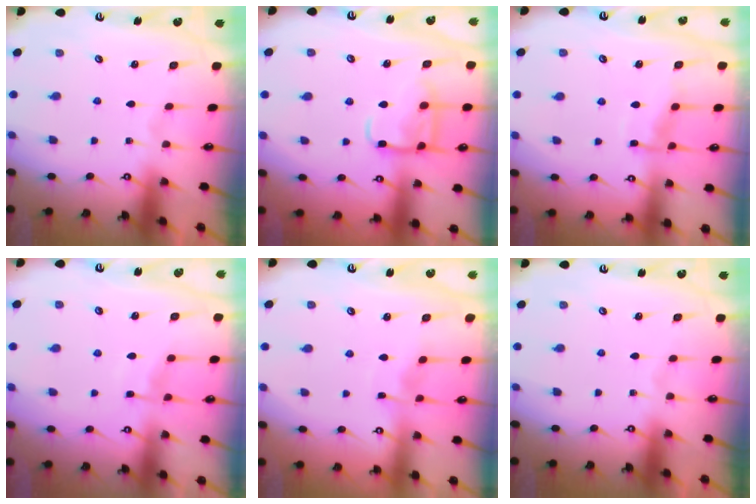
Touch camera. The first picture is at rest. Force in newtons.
{"total": 13.8, "press": 13.8, "slide": 1.3}
{"total": 7.3, "press": 7.2, "slide": 0.7}
{"total": 5.7, "press": 5.7, "slide": 0.6}
{"total": 4.7, "press": 4.7, "slide": 0.5}
{"total": 0.0}